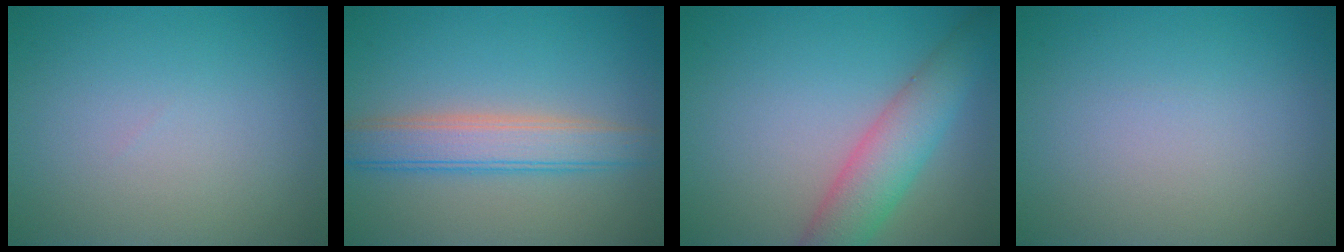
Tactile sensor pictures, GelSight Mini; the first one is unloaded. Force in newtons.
{"total": 4.4, "press": 4.4, "slide": 0.3}
{"total": 5.0, "press": 5.0, "slide": 0.1}
{"total": 0.0}